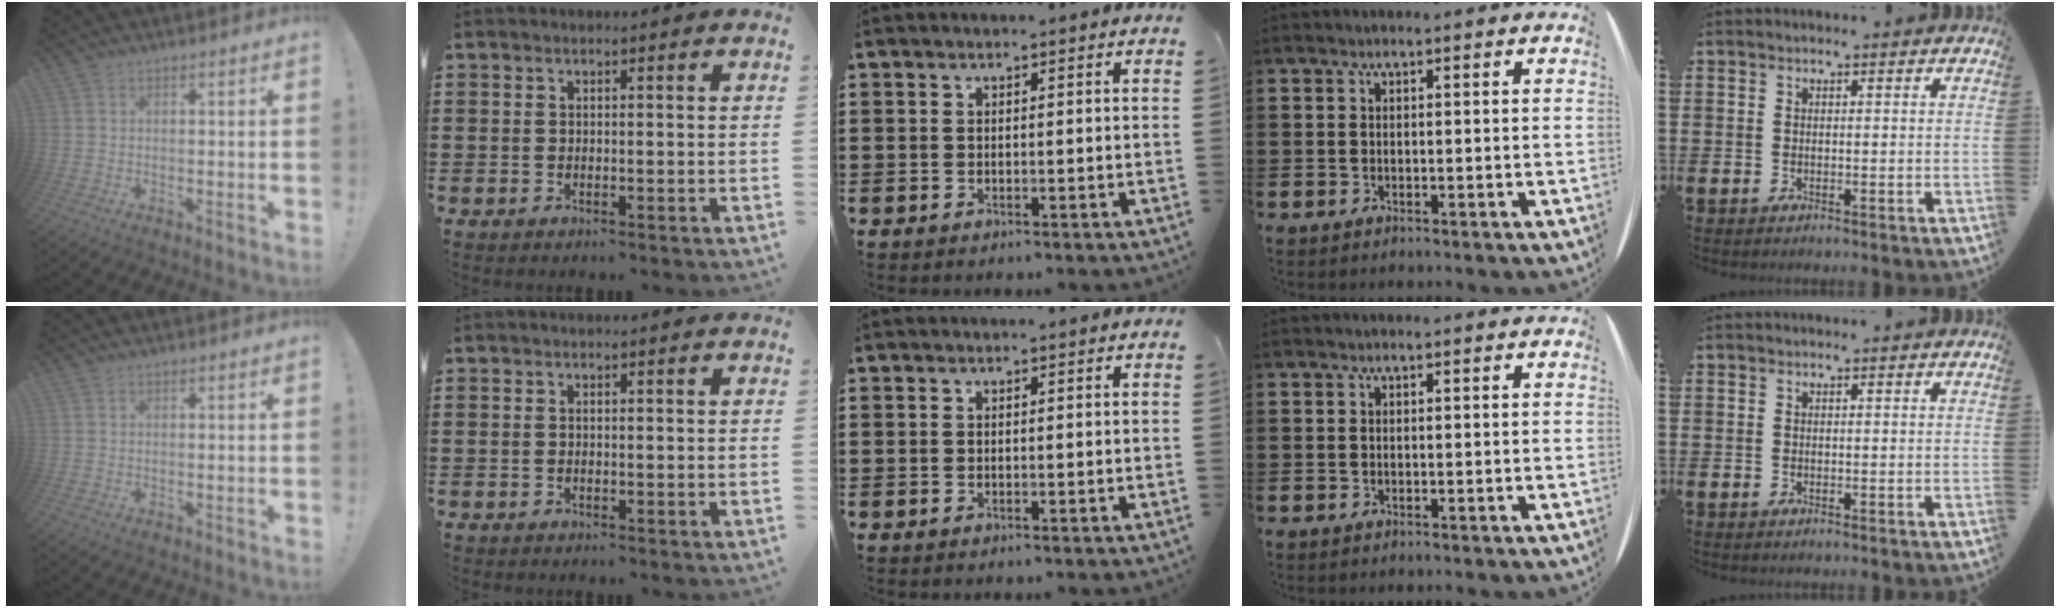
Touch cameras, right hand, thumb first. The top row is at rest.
{}